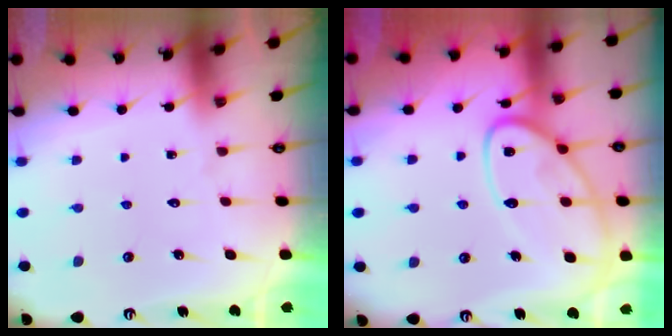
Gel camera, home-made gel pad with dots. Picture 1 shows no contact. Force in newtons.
{"total": 15.3, "press": 15.2, "slide": 1.4}